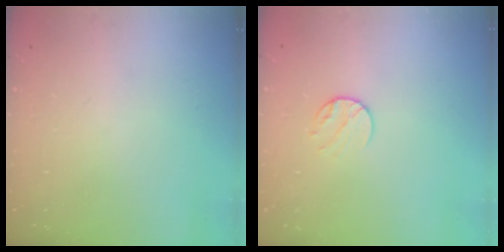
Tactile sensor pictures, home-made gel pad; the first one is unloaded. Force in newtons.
{"total": 6.5, "press": 6.5, "slide": 0.6}